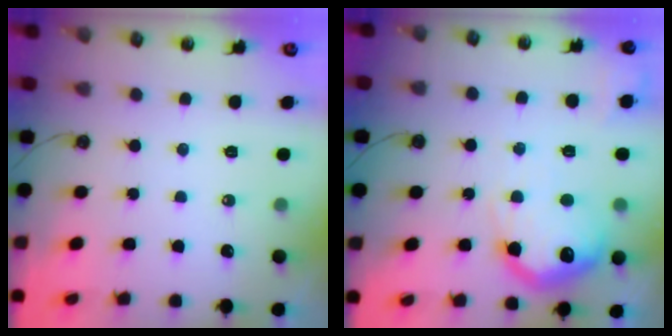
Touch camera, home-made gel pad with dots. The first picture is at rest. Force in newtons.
{"total": 17.1, "press": 17.1, "slide": 0.7}